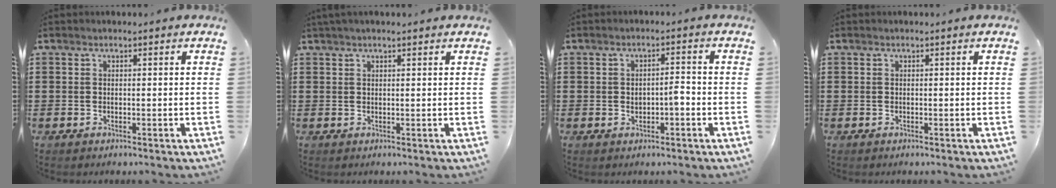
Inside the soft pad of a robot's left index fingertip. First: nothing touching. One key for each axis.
{"total": 1.3, "fx": 1.0, "fy": 0.1, "fz": 0.8, "tx": -0.016, "ty": 0.001, "tz": 0.018}
{"total": 2.6, "fx": -0.6, "fy": 1.0, "fz": 2.3, "tx": -0.044, "ty": 0.004, "tz": -0.013}
{"total": 0.0}